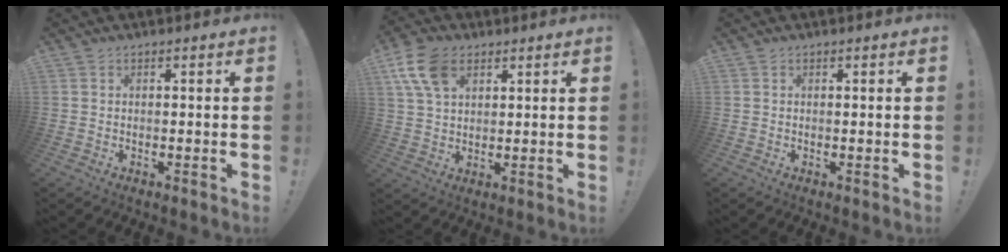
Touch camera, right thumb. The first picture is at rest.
{"total": 11.4, "force": [5.3, 7.2, 7.0], "torque": [-0.126, -0.005, 0.104]}
{"total": 0.0}